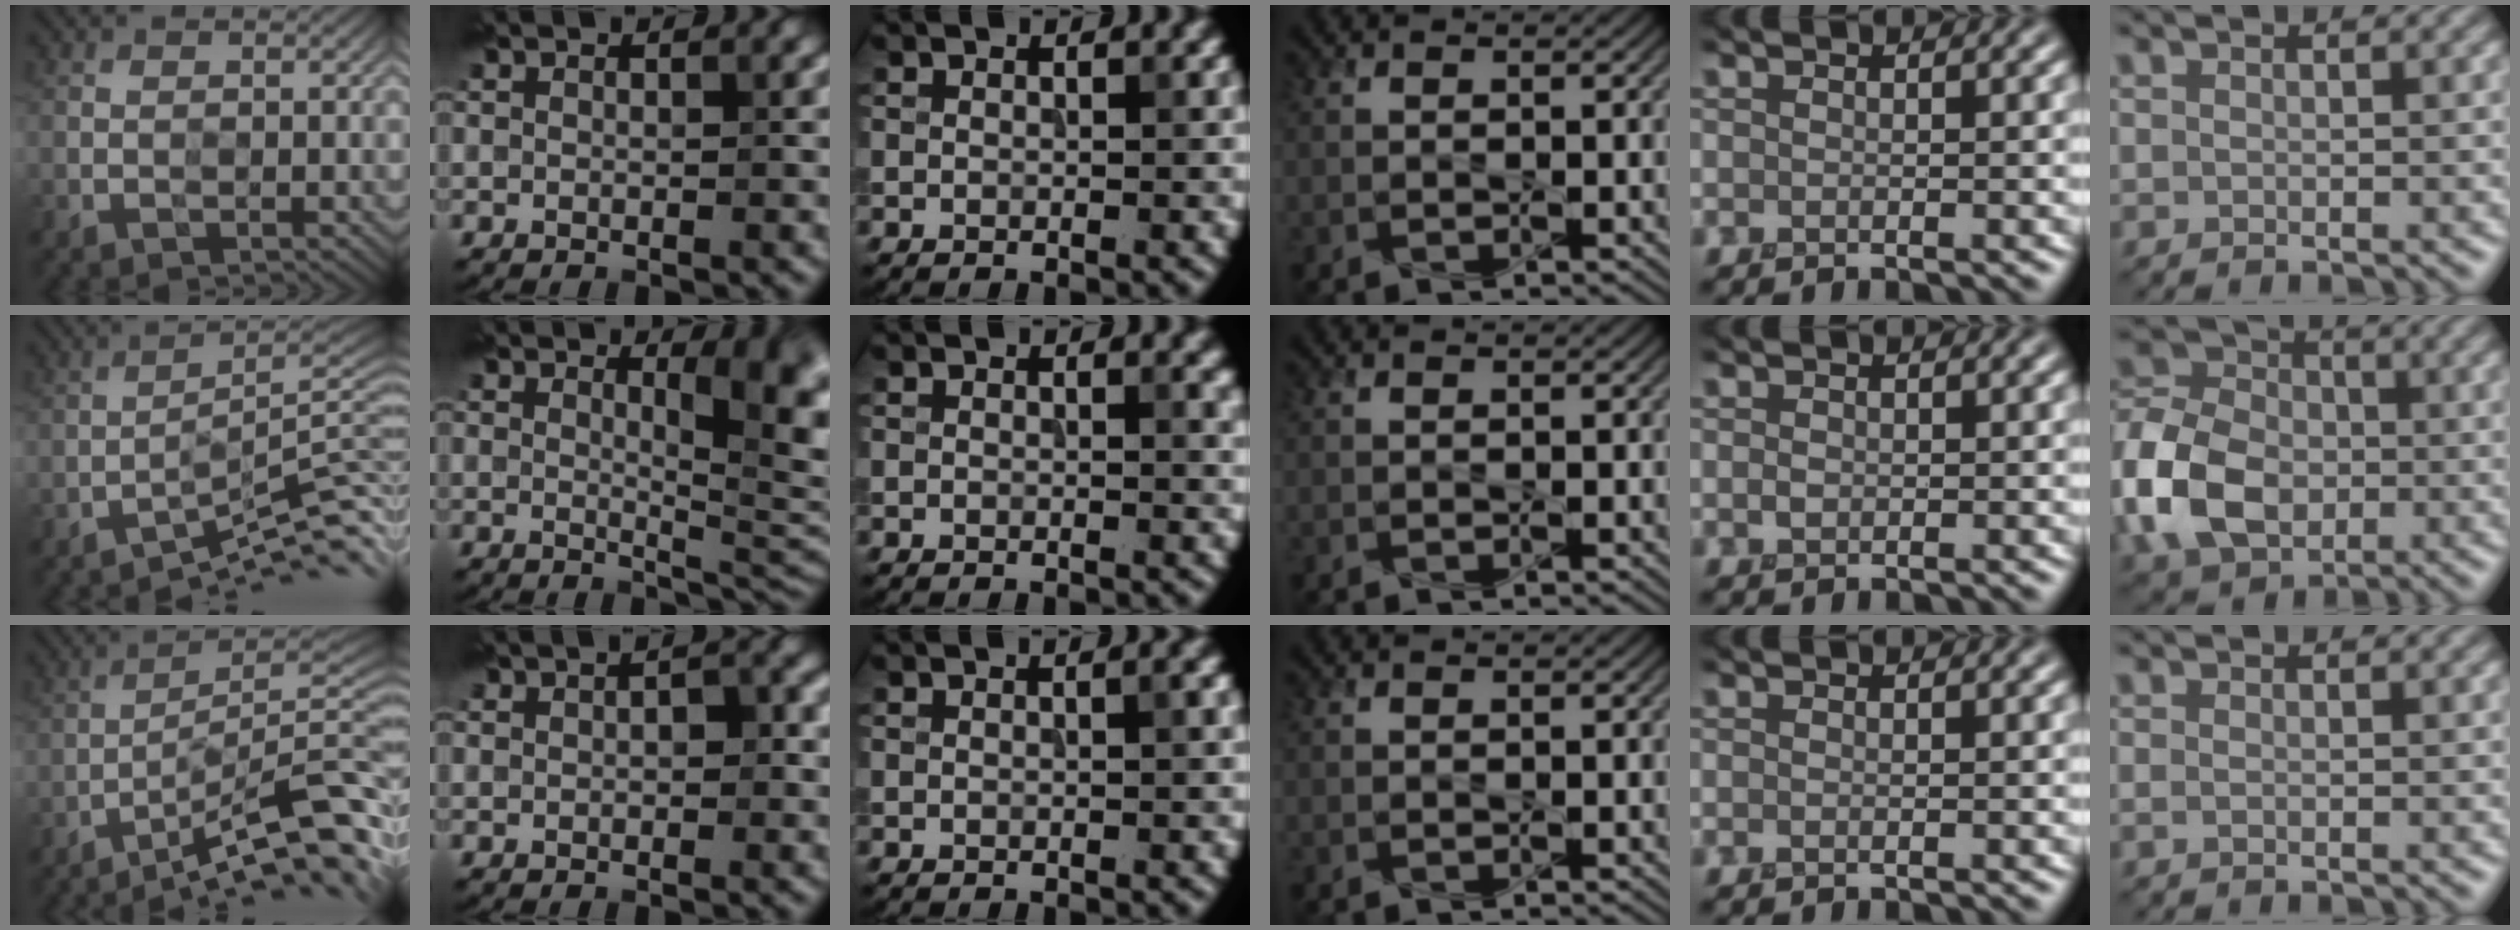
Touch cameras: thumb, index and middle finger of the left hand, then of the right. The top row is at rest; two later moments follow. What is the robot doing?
{"motion": "press", "object": "syringe"}